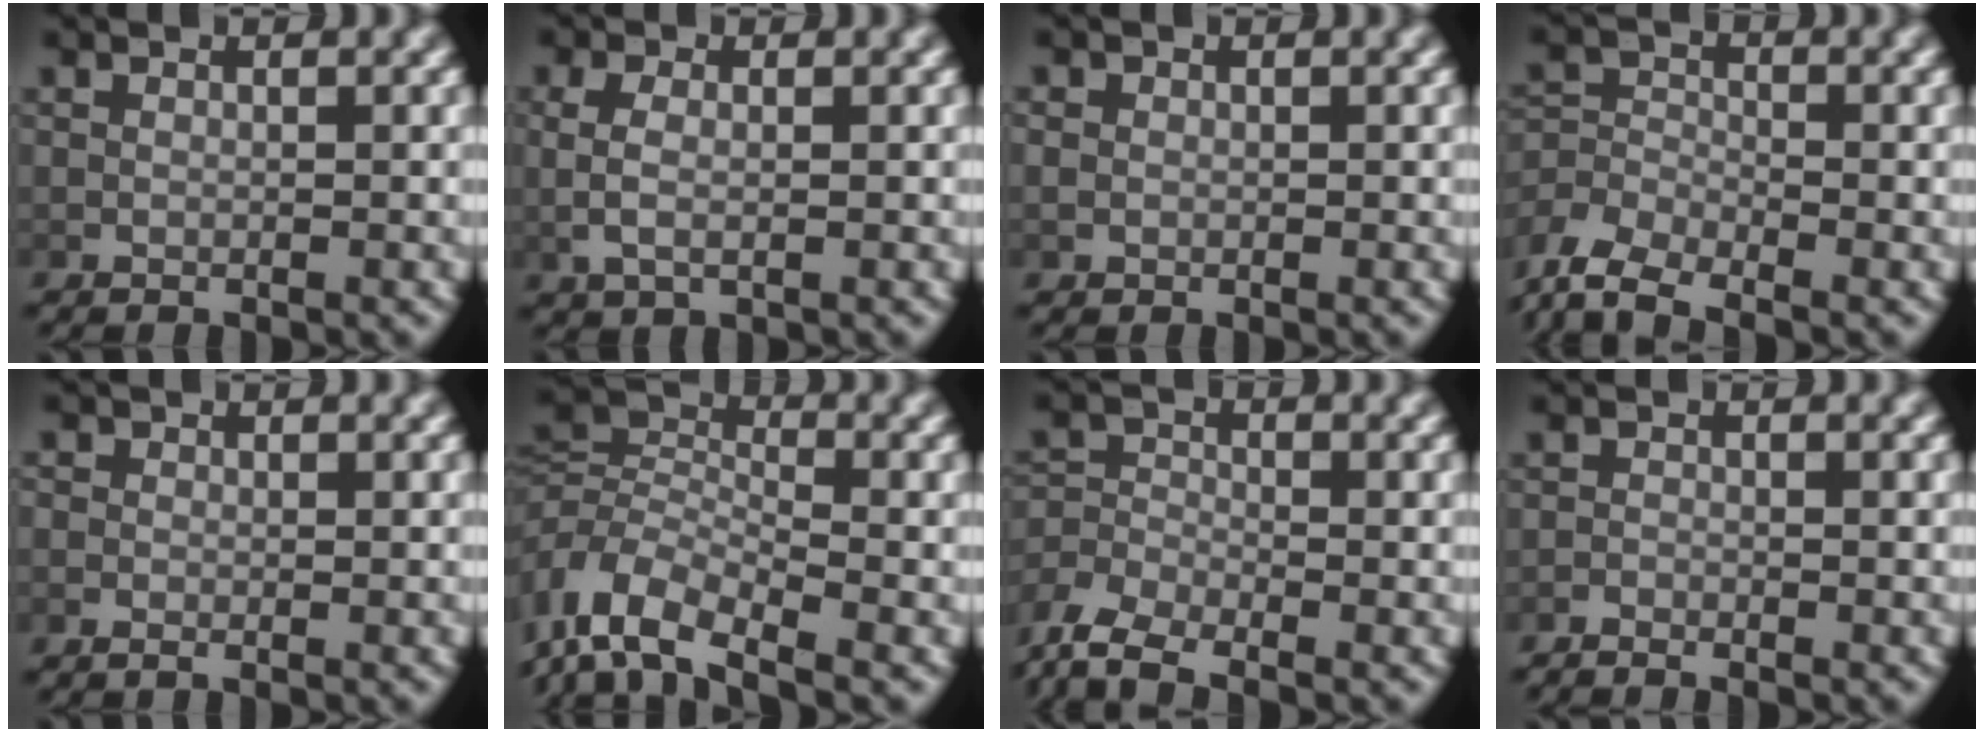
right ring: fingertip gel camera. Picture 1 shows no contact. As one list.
[{"total": 2.6, "force": [0.2, 1.4, 2.1], "torque": [-0.050, -0.005, 0.011]}, {"total": 1.6, "force": [0.0, 1.5, 0.5], "torque": [-0.019, -0.003, 0.002]}, {"total": 5.2, "force": [-2.7, 3.8, 2.4], "torque": [-0.069, -0.034, -0.037]}, {"total": 1.2, "force": [-0.4, 1.0, 0.6], "torque": [-0.015, -0.003, -0.011]}, {"total": 7.2, "force": [-3.0, 5.1, 4.1], "torque": [-0.101, -0.030, -0.046]}, {"total": 4.3, "force": [-2.4, 2.9, 2.1], "torque": [-0.057, -0.028, -0.033]}, {"total": 1.6, "force": [-1.6, 0.1, -0.1], "torque": [0.001, -0.007, -0.030]}]